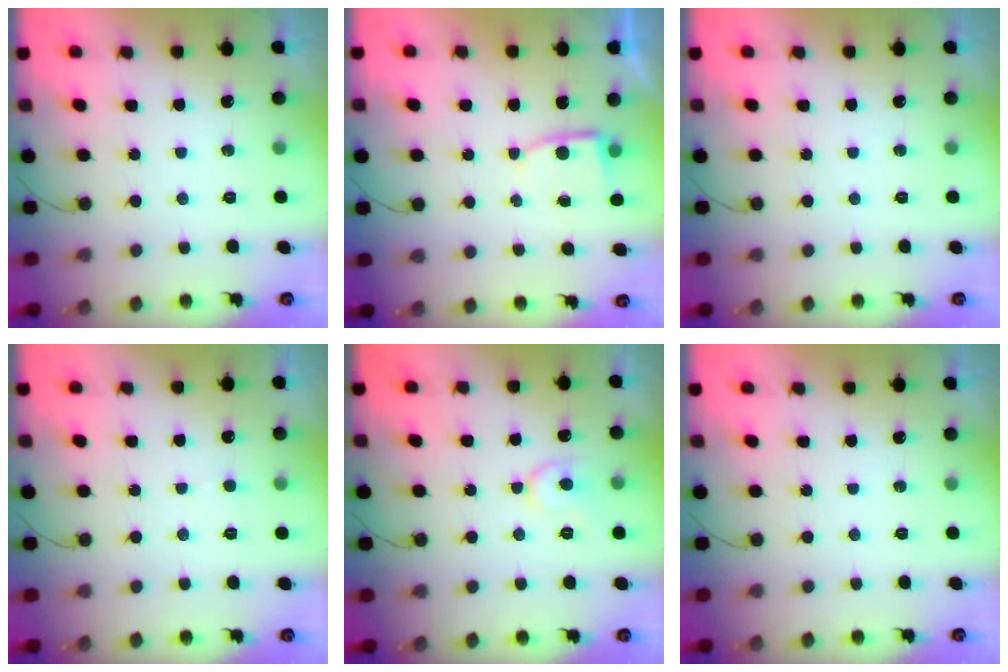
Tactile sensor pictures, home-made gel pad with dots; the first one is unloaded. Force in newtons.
{"total": 2.8, "press": 2.8, "slide": 0.3}
{"total": 0.0}
{"total": 3.2, "press": 3.2, "slide": 0.3}
{"total": 7.5, "press": 7.5, "slide": 0.7}
{"total": 0.0}